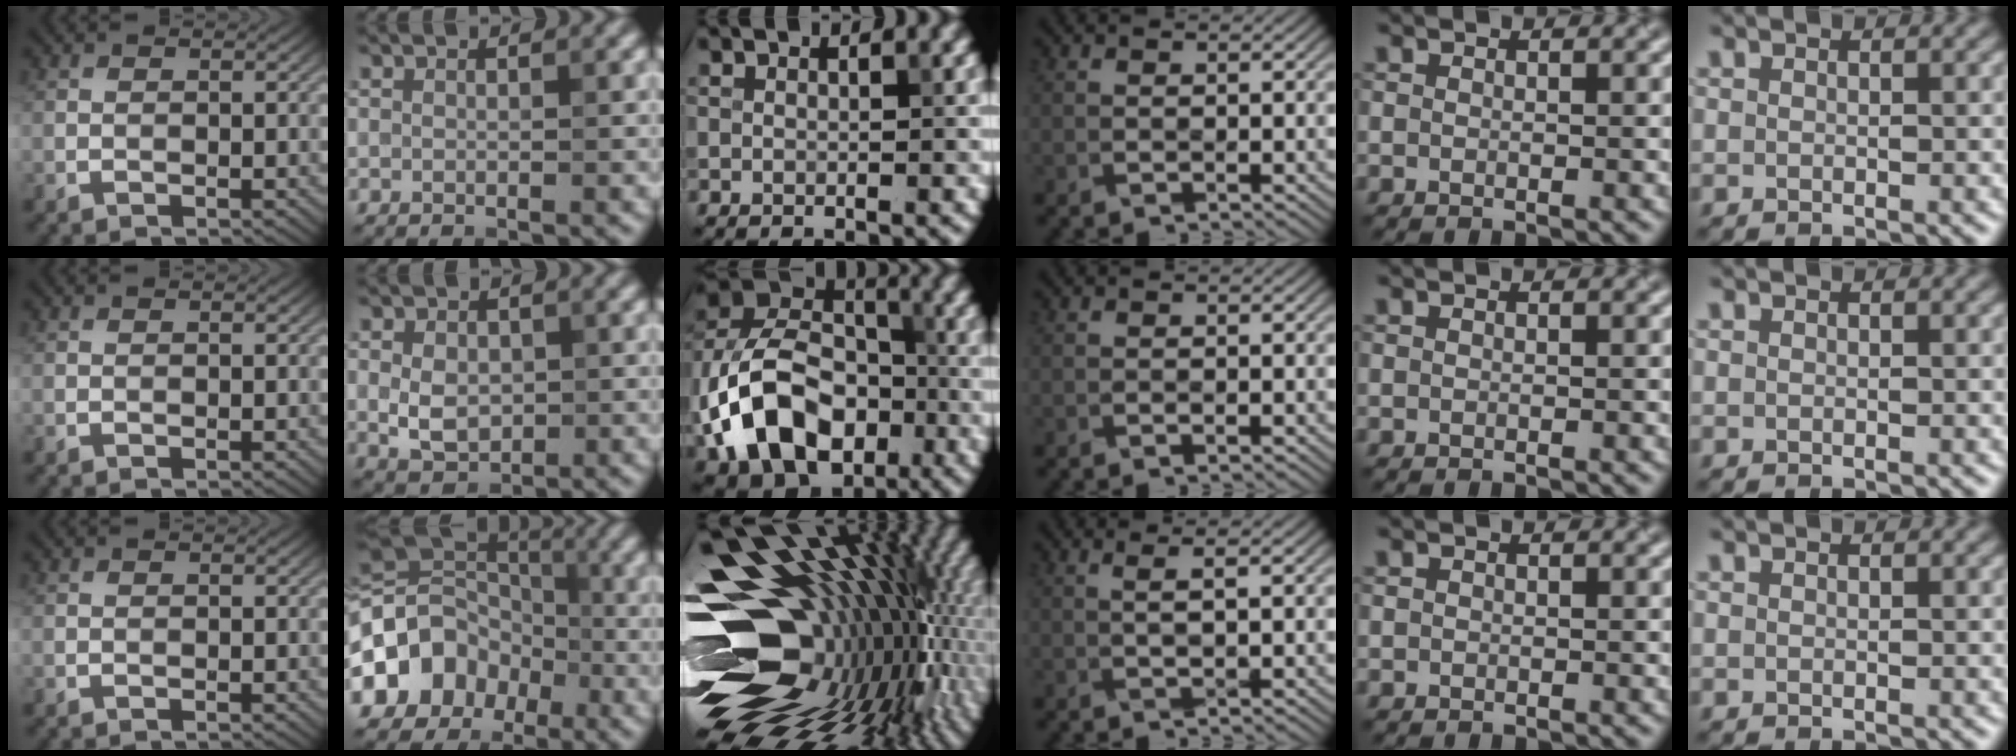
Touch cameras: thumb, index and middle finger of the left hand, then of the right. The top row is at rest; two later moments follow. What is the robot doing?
{"motion": "fold", "object": "origami paper"}